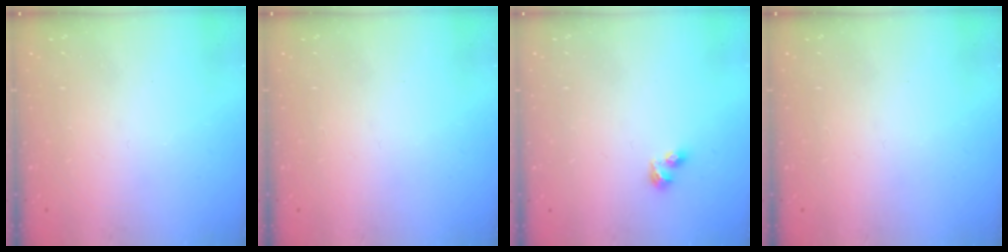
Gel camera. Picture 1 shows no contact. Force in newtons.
{"total": 0.0}
{"total": 3.4, "press": 3.3, "slide": 1.0}
{"total": 0.0}